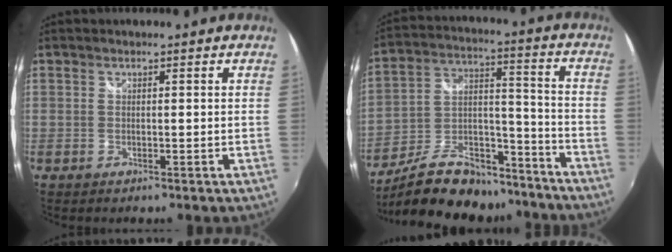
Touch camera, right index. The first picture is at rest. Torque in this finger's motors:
{"motor_torque": [0.45, -0.61, 0.39, 0.08]}